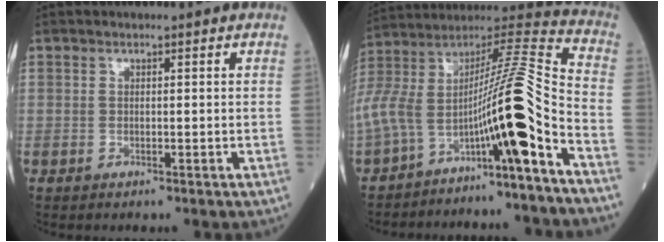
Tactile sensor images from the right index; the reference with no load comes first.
{"total": 19.2, "force": [-9.9, 0.8, 16.4], "torque": [-0.323, 0.052, -0.173]}